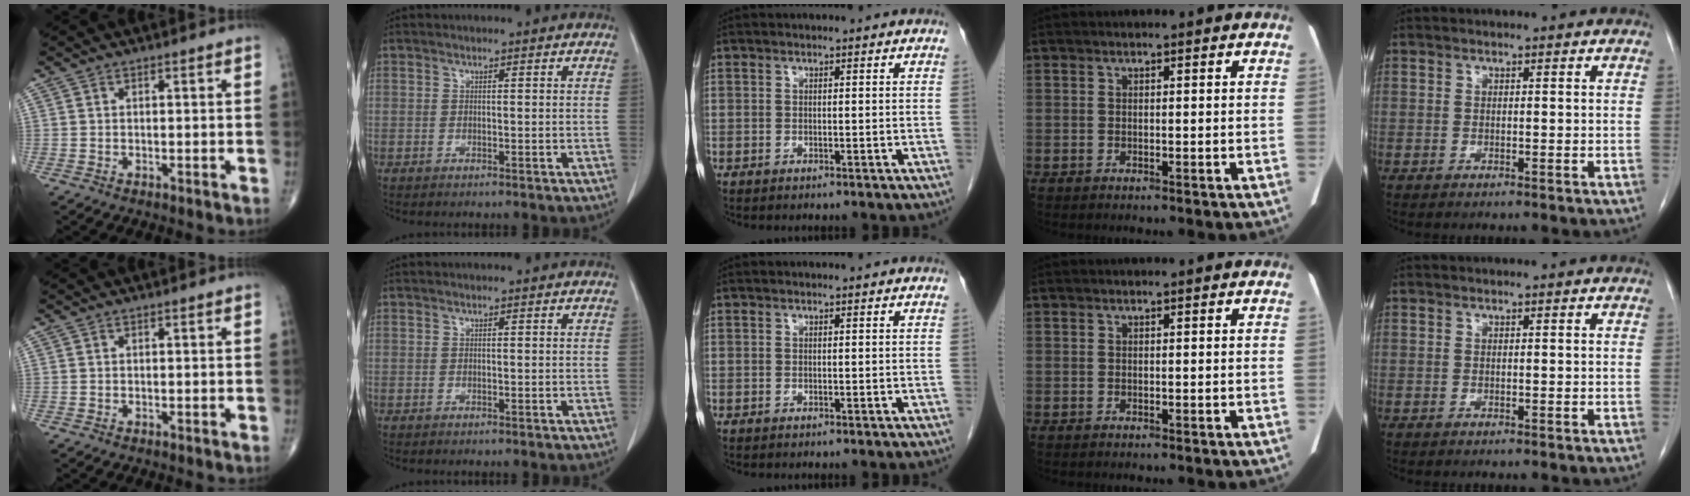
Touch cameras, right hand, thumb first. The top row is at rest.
{}